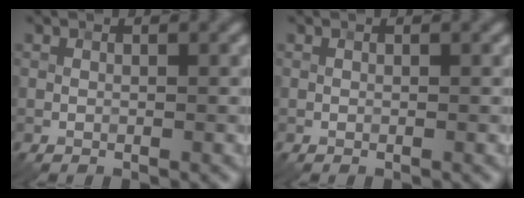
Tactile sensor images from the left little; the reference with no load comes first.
{"total": 0.0}